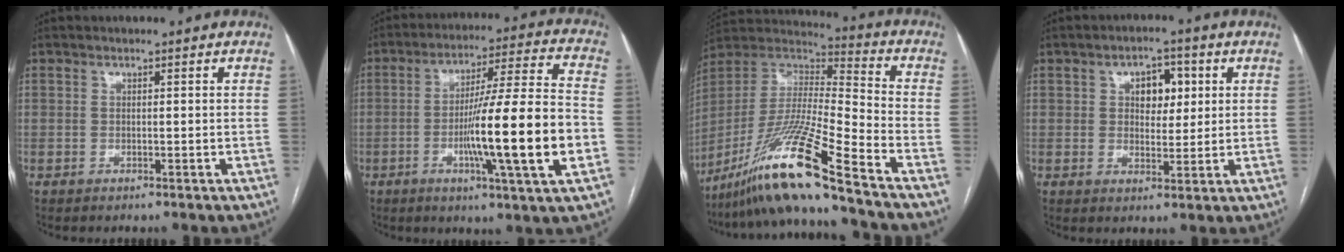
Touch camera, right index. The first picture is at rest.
{"total": 18.3, "force": [-4.3, -0.4, 17.8], "torque": [-0.288, -0.005, -0.072]}
{"total": 19.5, "force": [-14.1, -1.4, 13.4], "torque": [-0.289, -0.023, -0.267]}
{"total": 5.5, "force": [1.6, 3.3, 4.1], "torque": [-0.057, 0.014, 0.027]}